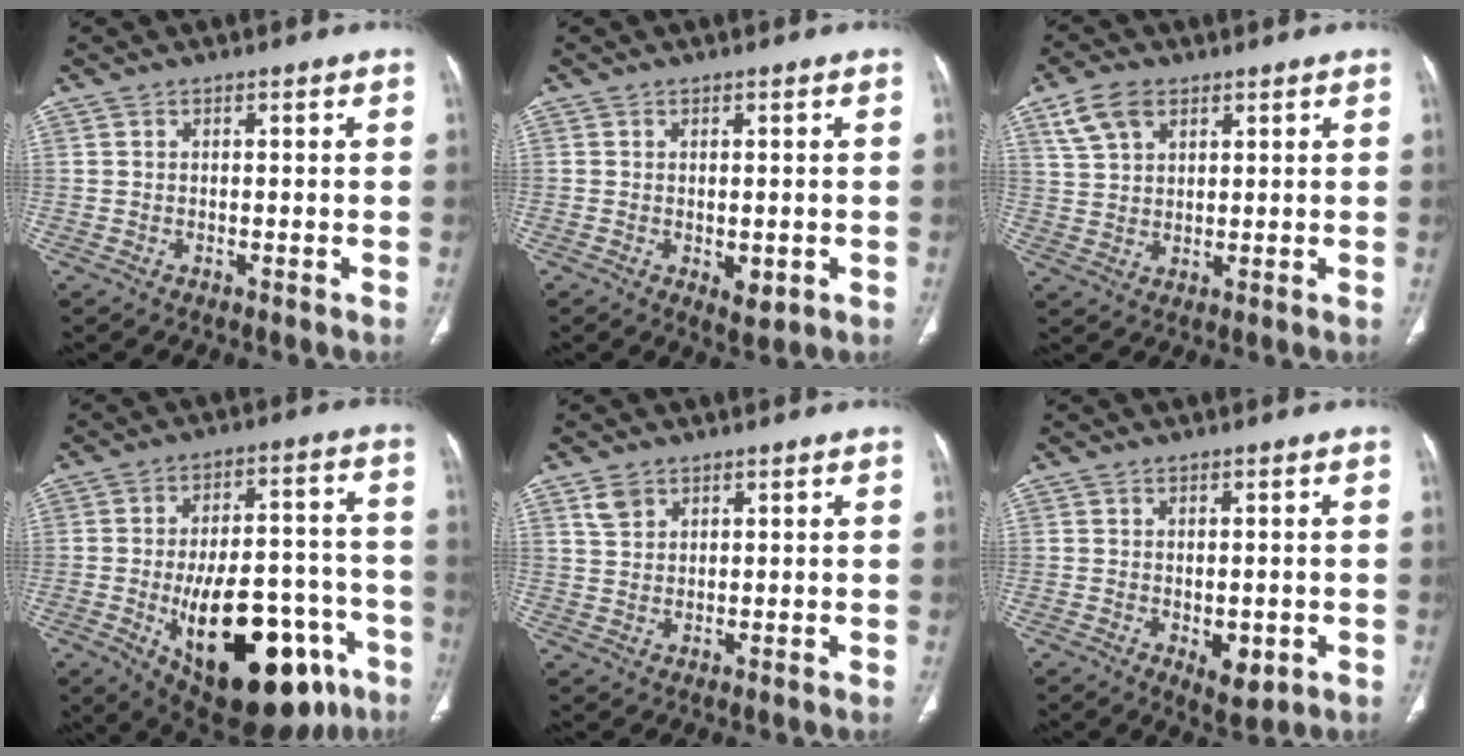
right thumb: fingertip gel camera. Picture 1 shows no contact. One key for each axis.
{"total": 3.1, "fx": -0.8, "fy": 1.7, "fz": 2.5, "tx": -0.025, "ty": -0.002, "tz": -0.001}
{"total": 6.9, "fx": 3.8, "fy": 4.1, "fz": 4.0, "tx": -0.067, "ty": -0.005, "tz": 0.079}
{"total": 27.8, "fx": -10.8, "fy": 13.1, "fz": 22.0, "tx": -0.272, "ty": 0.036, "tz": -0.134}
{"total": 3.1, "fx": 2.0, "fy": 2.0, "fz": 1.2, "tx": -0.018, "ty": -0.005, "tz": 0.044}
{"total": 4.8, "fx": -1.3, "fy": 2.6, "fz": 3.9, "tx": -0.040, "ty": -0.001, "tz": -0.008}